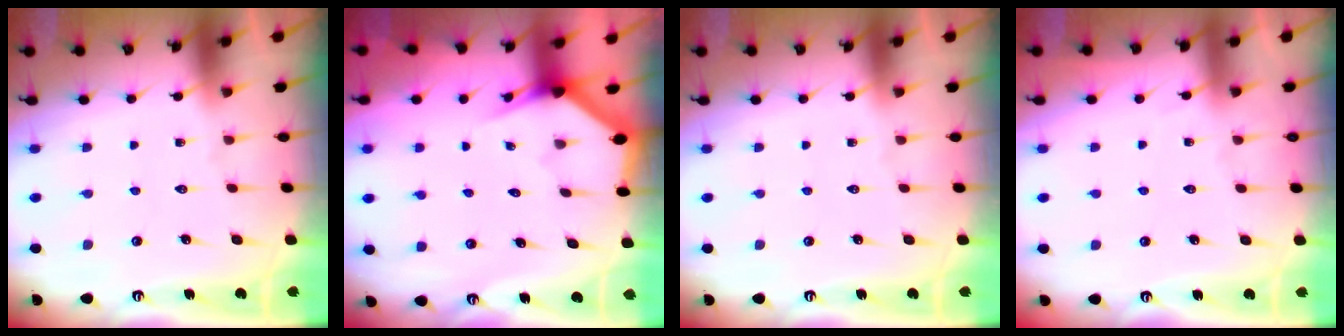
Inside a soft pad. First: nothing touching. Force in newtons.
{"total": 2.9, "press": 2.9, "slide": 0.1}
{"total": 0.0}
{"total": 4.8, "press": 4.7, "slide": 0.6}